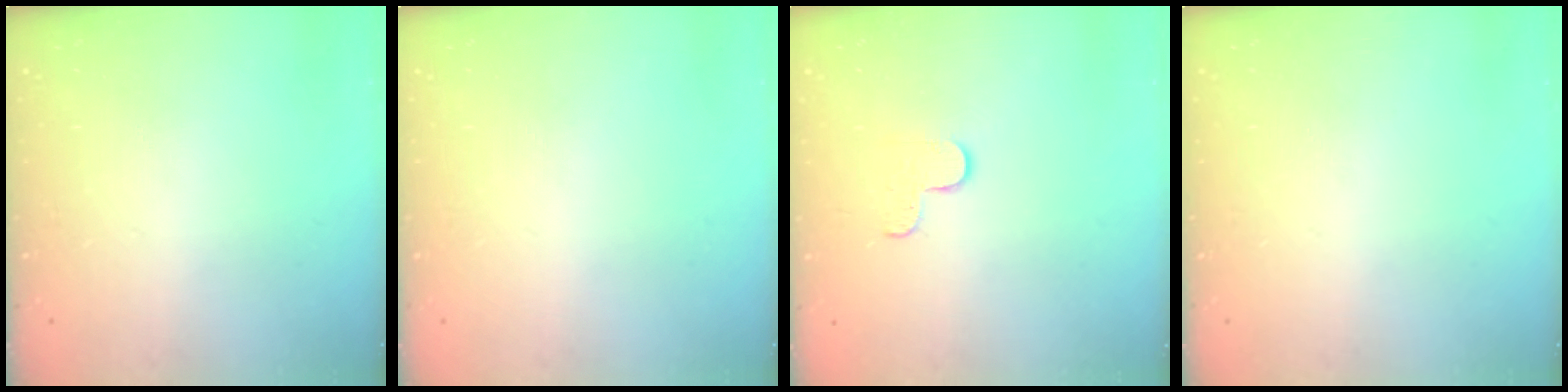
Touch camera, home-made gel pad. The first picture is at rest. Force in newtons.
{"total": 0.0}
{"total": 3.4, "press": 3.4, "slide": 0.4}
{"total": 0.0}